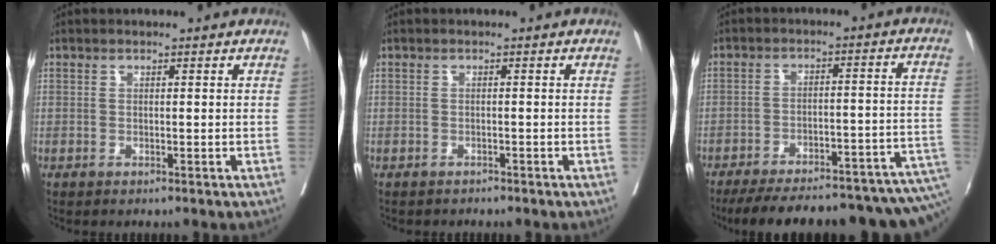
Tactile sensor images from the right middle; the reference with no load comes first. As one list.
[{"total": 1.2, "force": [-1.0, 0.6, -0.1], "torque": [-0.005, 0.001, -0.020]}, {"total": 24.6, "force": [-18.7, 6.1, 14.8], "torque": [-0.171, 0.012, -0.240]}]